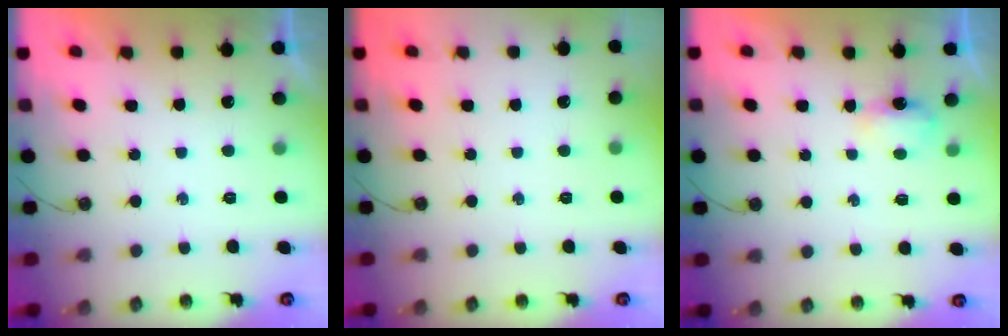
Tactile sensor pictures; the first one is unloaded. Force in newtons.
{"total": 0.0}
{"total": 3.2, "press": 3.1, "slide": 0.5}